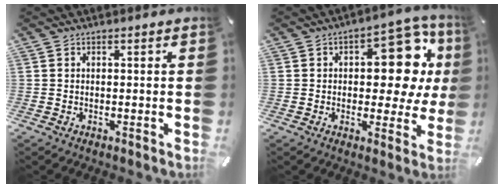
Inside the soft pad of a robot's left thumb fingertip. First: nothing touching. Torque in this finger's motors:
{"motor_torque": [0.49, 0.49, 0.37, -0.25, 0.06]}